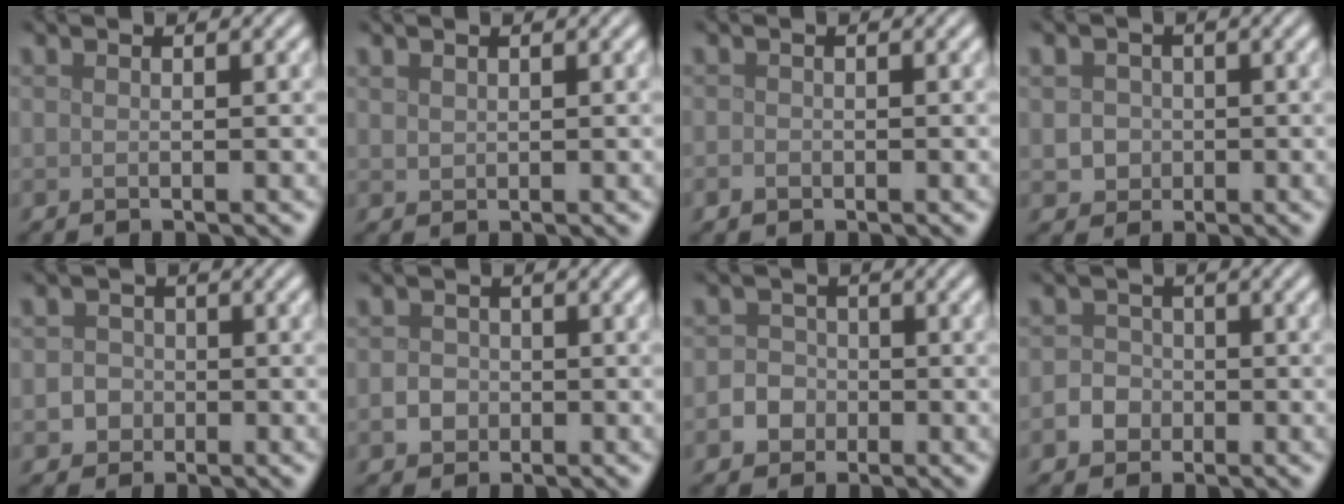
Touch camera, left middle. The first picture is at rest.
{"total": 0.9, "force": [0.6, 0.6, 0.2], "torque": [-0.008, -0.002, 0.015]}
{"total": 0.9, "force": [-0.4, 0.8, 0.3], "torque": [-0.003, -0.004, -0.010]}
{"total": 2.9, "force": [0.2, 2.7, 1.0], "torque": [-0.003, 0.009, 0.000]}
{"total": 2.2, "force": [-0.4, 2.0, 0.7], "torque": [0.012, 0.001, -0.017]}
{"total": 1.8, "force": [-0.4, 1.6, 0.7], "torque": [0.000, -0.001, -0.012]}
{"total": 3.0, "force": [-1.0, 2.7, 0.8], "torque": [0.009, 0.002, -0.027]}
{"total": 2.6, "force": [-0.9, 2.3, 0.7], "torque": [0.005, 0.004, -0.024]}